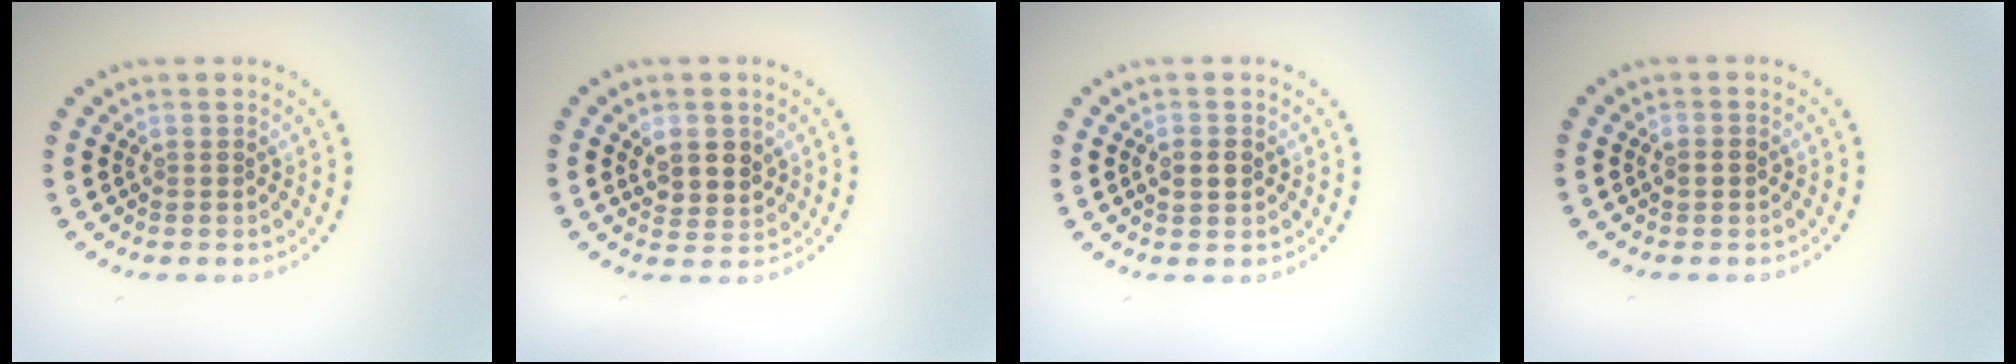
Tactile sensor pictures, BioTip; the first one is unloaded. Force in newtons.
{"total": 2.7, "press": 2.5, "slide": 1.0}
{"total": 2.0, "press": 2.0, "slide": 0.2}
{"total": 1.2, "press": 1.2, "slide": 0.2}